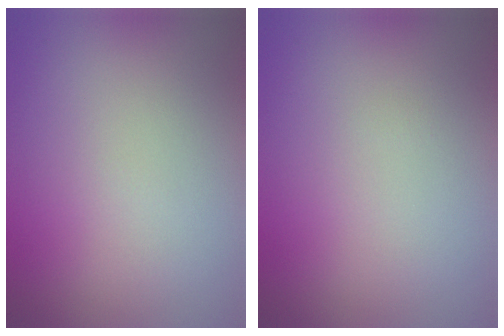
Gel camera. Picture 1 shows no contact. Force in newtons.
{"total": 0.0}